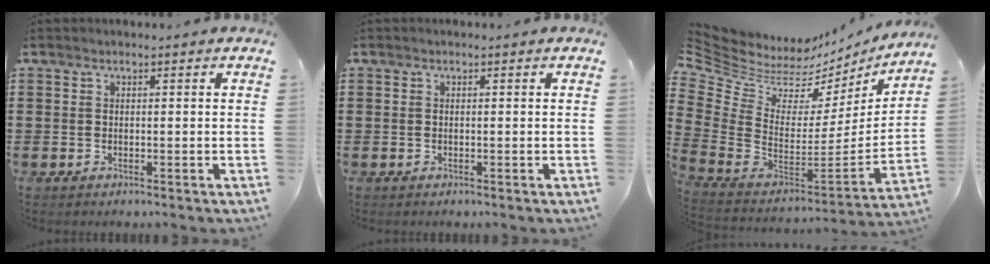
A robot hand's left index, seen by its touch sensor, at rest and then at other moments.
{"total": 0.0}
{"total": 5.1, "force": [4.3, 2.6, 1.1], "torque": [-0.066, -0.056, 0.072]}